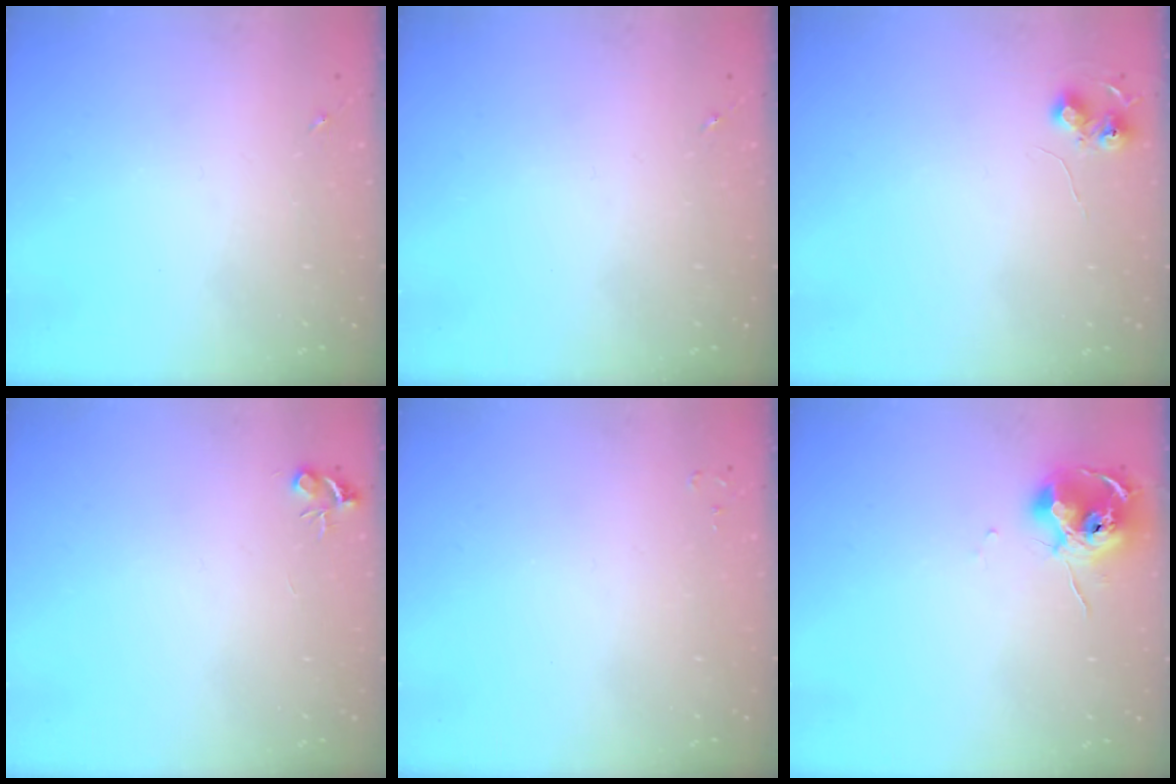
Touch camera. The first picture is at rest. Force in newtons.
{"total": 0.0}
{"total": 5.6, "press": 5.6, "slide": 0.8}
{"total": 4.7, "press": 4.7, "slide": 0.6}
{"total": 2.0, "press": 2.0, "slide": 0.3}
{"total": 10.4, "press": 10.3, "slide": 0.7}